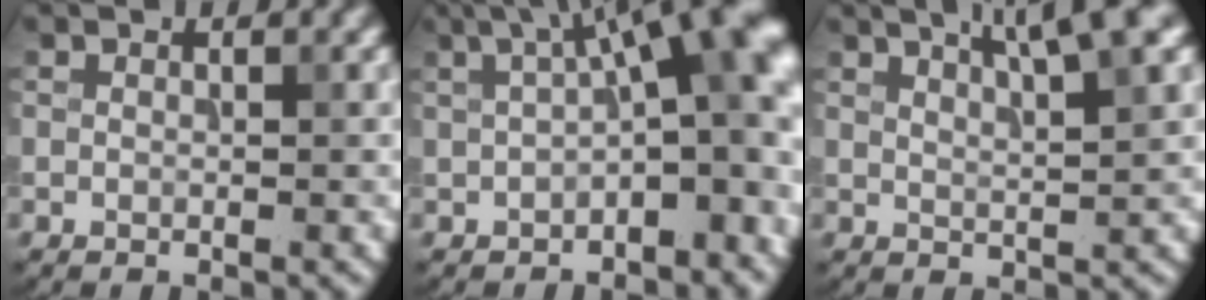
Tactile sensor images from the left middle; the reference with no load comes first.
{"total": 11.7, "force": [1.3, 4.7, 10.6], "torque": [-0.124, 0.024, 0.012]}
{"total": 5.3, "force": [3.3, 0.9, 4.0], "torque": [-0.051, 0.015, 0.049]}